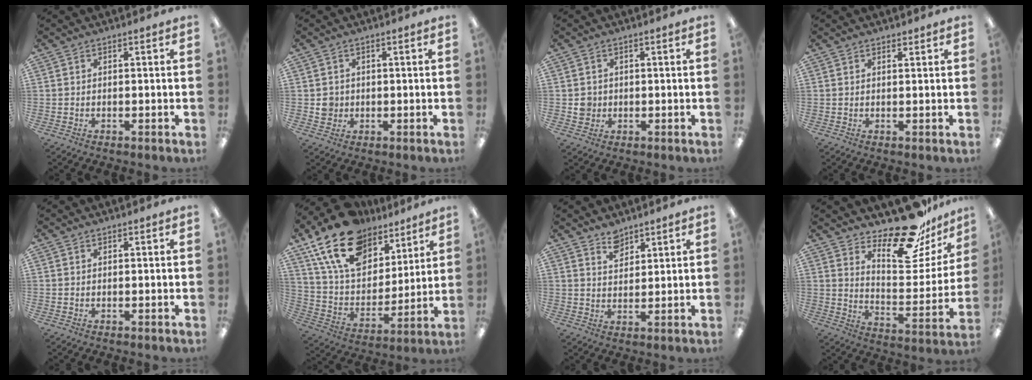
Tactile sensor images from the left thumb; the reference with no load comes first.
{"total": 3.1, "force": [0.1, 3.0, 0.7], "torque": [-0.008, 0.003, -0.001]}
{"total": 3.0, "force": [0.0, 2.9, 0.7], "torque": [-0.007, 0.002, -0.002]}
{"total": 1.0, "force": [0.9, 0.4, 0.1], "torque": [0.005, -0.003, 0.016]}
{"total": 0.0}
{"total": 20.5, "force": [13.1, 12.1, 10.1], "torque": [-0.193, -0.060, 0.243]}
{"total": 5.1, "force": [4.2, 2.6, 1.3], "torque": [-0.013, -0.022, 0.076]}
{"total": 21.5, "force": [17.3, 7.5, 10.4], "torque": [-0.135, -0.121, 0.289]}